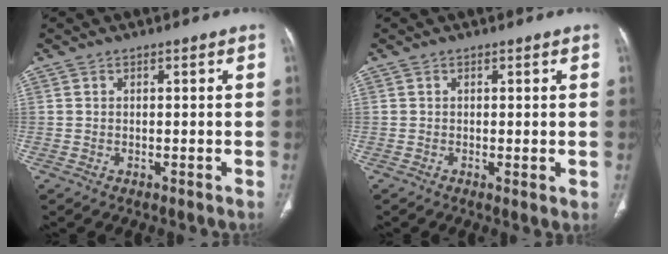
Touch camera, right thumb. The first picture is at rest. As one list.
[{"total": 1.4, "force": [0.0, 0.4, 1.3], "torque": [-0.026, -0.008, 0.001]}]